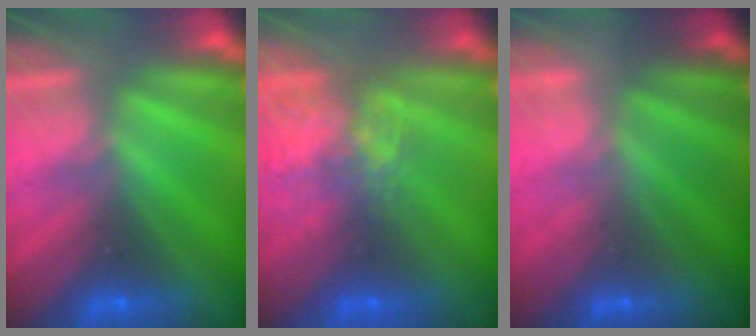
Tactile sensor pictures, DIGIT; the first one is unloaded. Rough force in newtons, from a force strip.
{"total": 7.3}
{"total": 2.2}